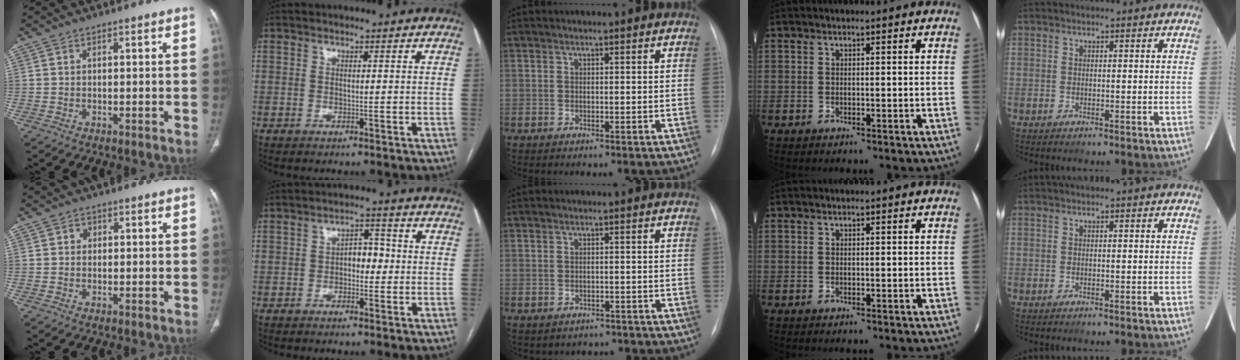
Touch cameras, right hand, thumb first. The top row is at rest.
{"thumb": {"total": 1.1, "force": [0.2, 1.0, 0.4], "torque": [0.000, 0.003, 0.001]}, "index": {"total": 3.4, "force": [-0.4, 2.0, 2.7], "torque": [-0.037, 0.016, -0.009]}, "middle": {"total": 3.9, "force": [-3.3, 2.1, 0.0], "torque": [0.004, 0.016, -0.037]}}